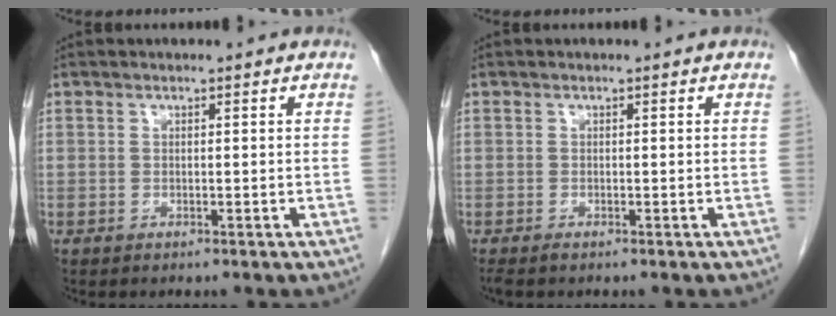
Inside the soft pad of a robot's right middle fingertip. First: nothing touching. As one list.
[{"total": 0.9, "force": [-0.8, 0.1, 0.5], "torque": [-0.011, -0.004, -0.014]}]